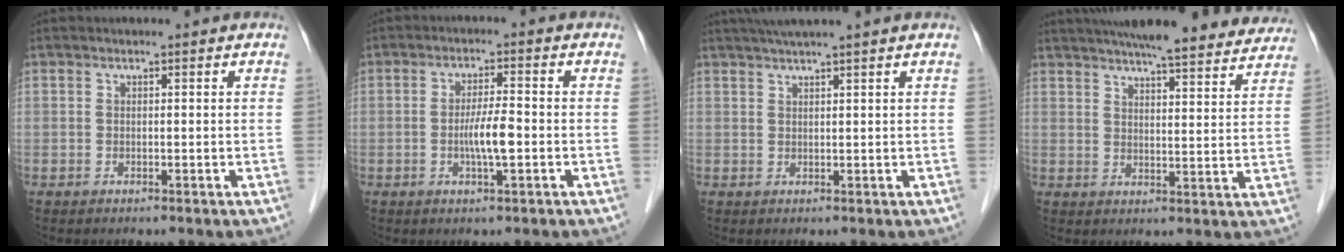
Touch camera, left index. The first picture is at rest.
{"total": 4.5, "force": [-1.1, 0.4, 4.3], "torque": [-0.084, -0.005, -0.022]}
{"total": 4.7, "force": [3.8, -1.1, 2.5], "torque": [-0.034, 0.023, 0.066]}
{"total": 22.8, "force": [20.3, 3.3, 9.8], "torque": [-0.147, 0.006, 0.256]}